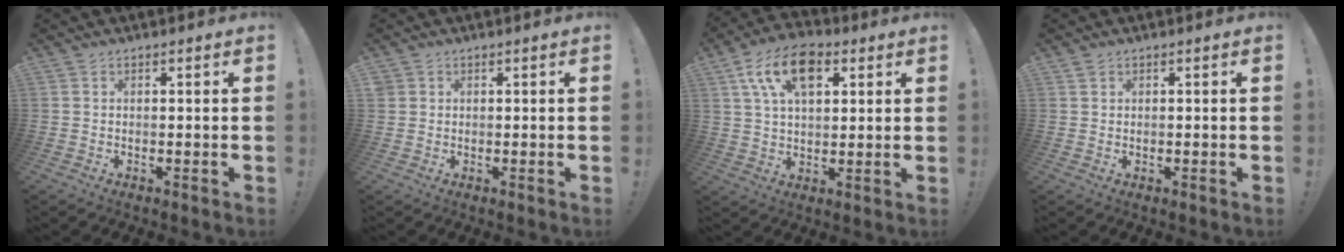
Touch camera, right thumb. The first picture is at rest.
{"total": 1.4, "force": [0.9, 1.1, 0.2], "torque": [0.000, -0.001, 0.016]}
{"total": 14.6, "force": [6.1, 8.6, 10.1], "torque": [-0.161, -0.004, 0.113]}
{"total": 1.0, "force": [0.7, 0.6, 0.0], "torque": [0.009, -0.002, 0.012]}